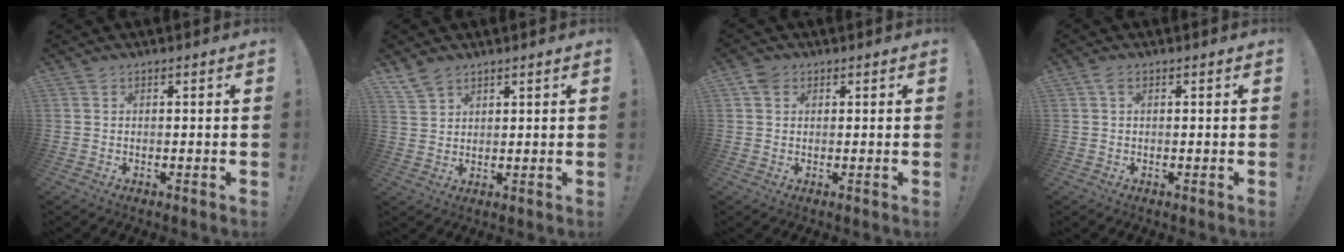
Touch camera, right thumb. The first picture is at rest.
{"total": 4.5, "force": [3.6, 2.3, 1.4], "torque": [-0.028, -0.017, 0.071]}
{"total": 3.0, "force": [1.4, 2.3, 1.3], "torque": [-0.029, 0.004, 0.027]}
{"total": 1.5, "force": [0.5, 0.7, 1.2], "torque": [-0.026, 0.004, 0.007]}